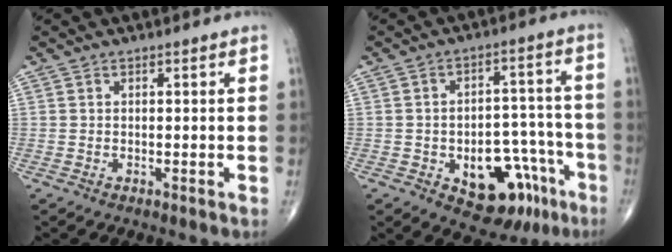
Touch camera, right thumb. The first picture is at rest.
{"total": 14.9, "force": [-6.9, 8.8, 9.9], "torque": [-0.088, 0.054, -0.084]}